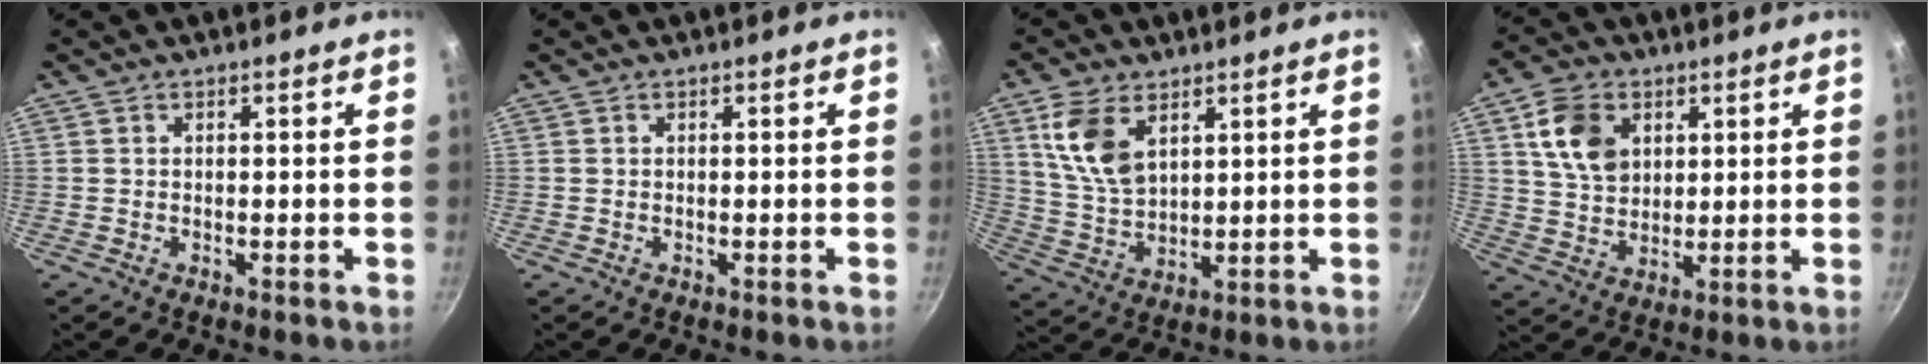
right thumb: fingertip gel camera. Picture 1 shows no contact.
{"total": 0.0}
{"total": 10.2, "force": [4.7, 5.8, 7.0], "torque": [-0.126, -0.024, 0.100]}
{"total": 10.2, "force": [3.6, 7.3, 6.1], "torque": [-0.089, -0.010, 0.069]}